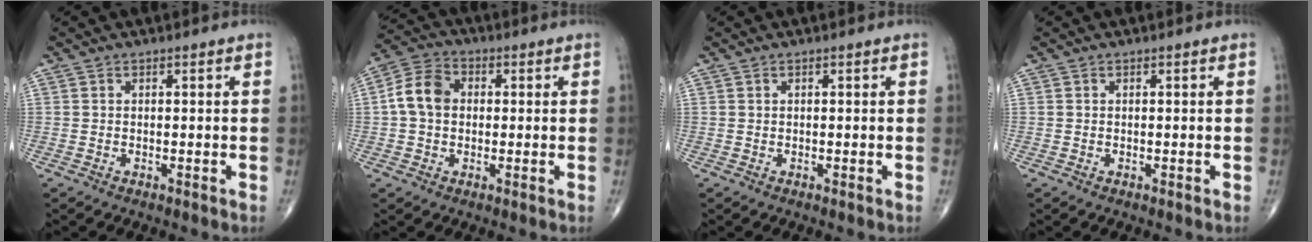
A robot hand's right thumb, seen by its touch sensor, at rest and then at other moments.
{"total": 7.7, "force": [0.3, 5.9, 5.0], "torque": [-0.089, 0.023, -0.004]}
{"total": 0.0}
{"total": 0.0}